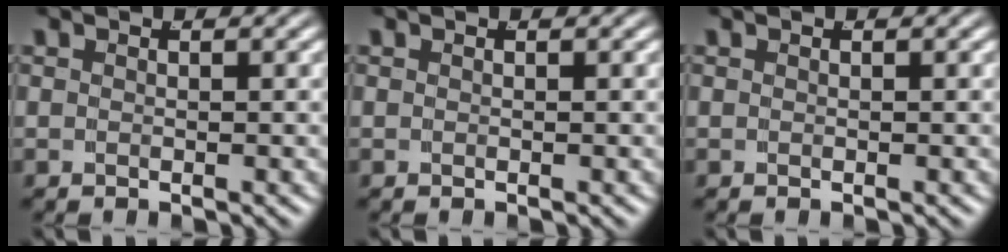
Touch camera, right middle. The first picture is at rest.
{"total": 0.0}
{"total": 0.0}